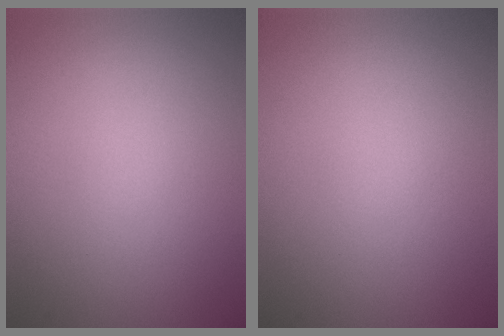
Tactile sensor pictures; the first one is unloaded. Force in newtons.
{"total": 0.0}